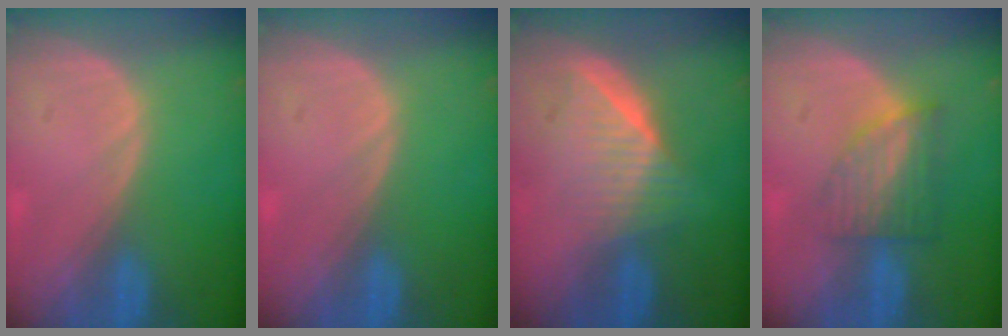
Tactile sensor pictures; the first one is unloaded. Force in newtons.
{"total": 0.0}
{"total": 6.5, "press": 5.9, "slide": 2.9}
{"total": 6.3, "press": 5.6, "slide": 2.8}